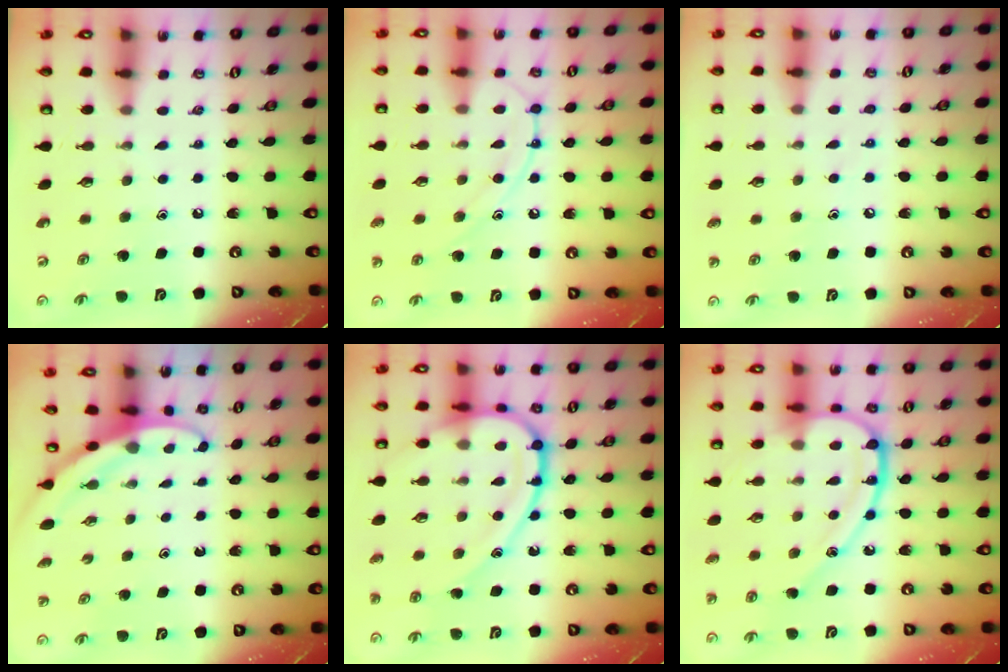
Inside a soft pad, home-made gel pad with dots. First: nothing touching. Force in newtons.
{"total": 11.5, "press": 11.5, "slide": 0.5}
{"total": 6.2, "press": 6.2, "slide": 0.5}
{"total": 3.3, "press": 3.3, "slide": 0.1}
{"total": 18.6, "press": 18.5, "slide": 1.0}
{"total": 16.9, "press": 16.8, "slide": 1.3}